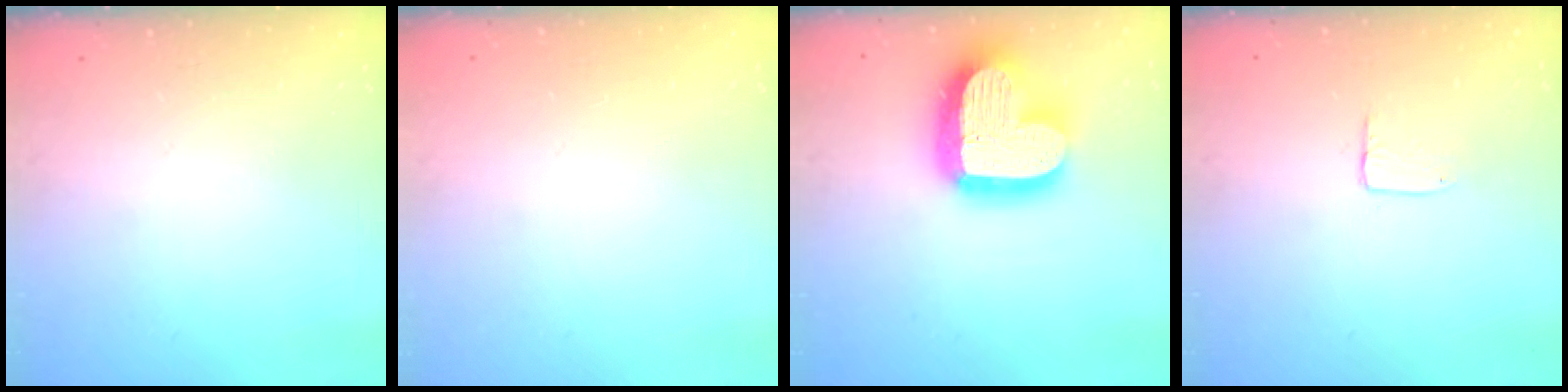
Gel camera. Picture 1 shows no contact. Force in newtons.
{"total": 0.0}
{"total": 22.4, "press": 22.4, "slide": 1.9}
{"total": 3.8, "press": 3.8, "slide": 0.3}